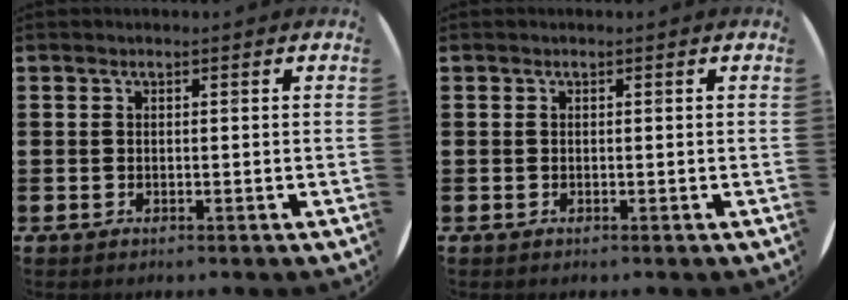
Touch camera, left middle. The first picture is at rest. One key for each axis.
{"total": 0.0}